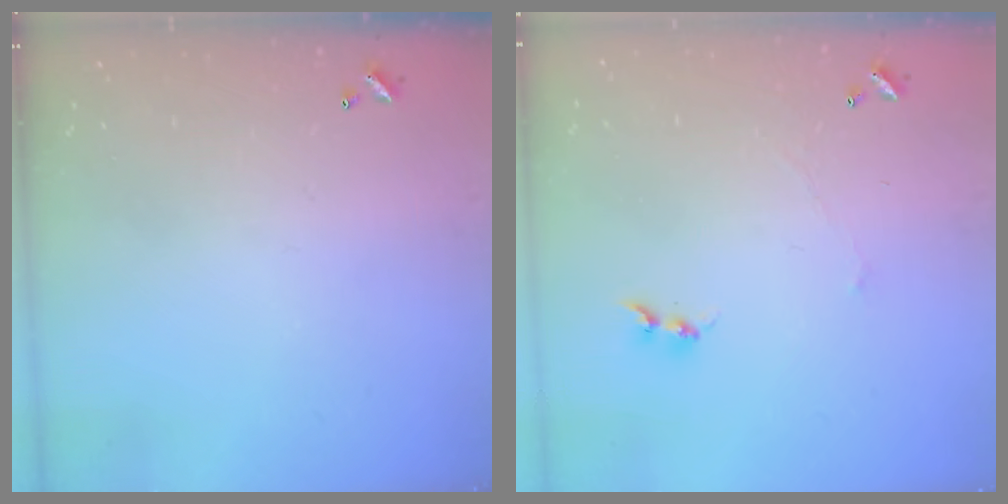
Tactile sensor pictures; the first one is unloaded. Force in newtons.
{"total": 1.4, "press": 1.3, "slide": 0.4}